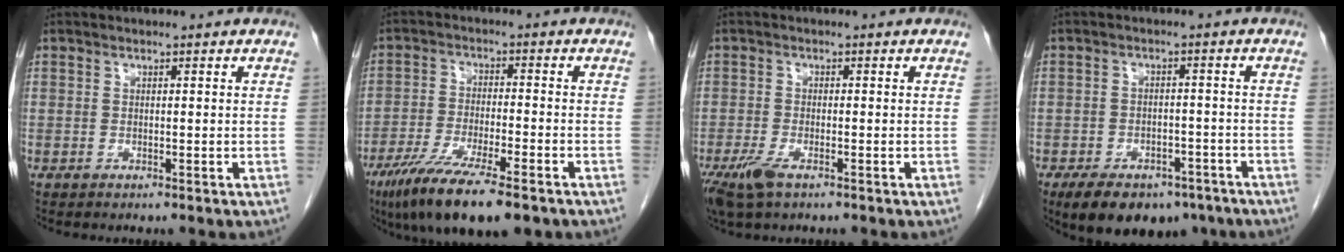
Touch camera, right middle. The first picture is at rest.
{"total": 13.7, "force": [-9.3, 2.4, 9.7], "torque": [-0.170, -0.034, -0.153]}
{"total": 4.7, "force": [-2.9, 1.5, 3.4], "torque": [-0.077, -0.012, -0.051]}
{"total": 12.0, "force": [-8.2, 6.5, 5.9], "torque": [-0.095, 0.004, -0.117]}